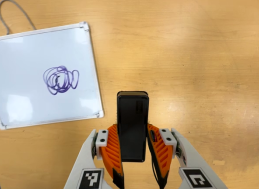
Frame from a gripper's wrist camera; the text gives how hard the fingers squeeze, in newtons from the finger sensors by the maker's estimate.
{"total": 5.3, "left": 3.6, "right": 7.0}